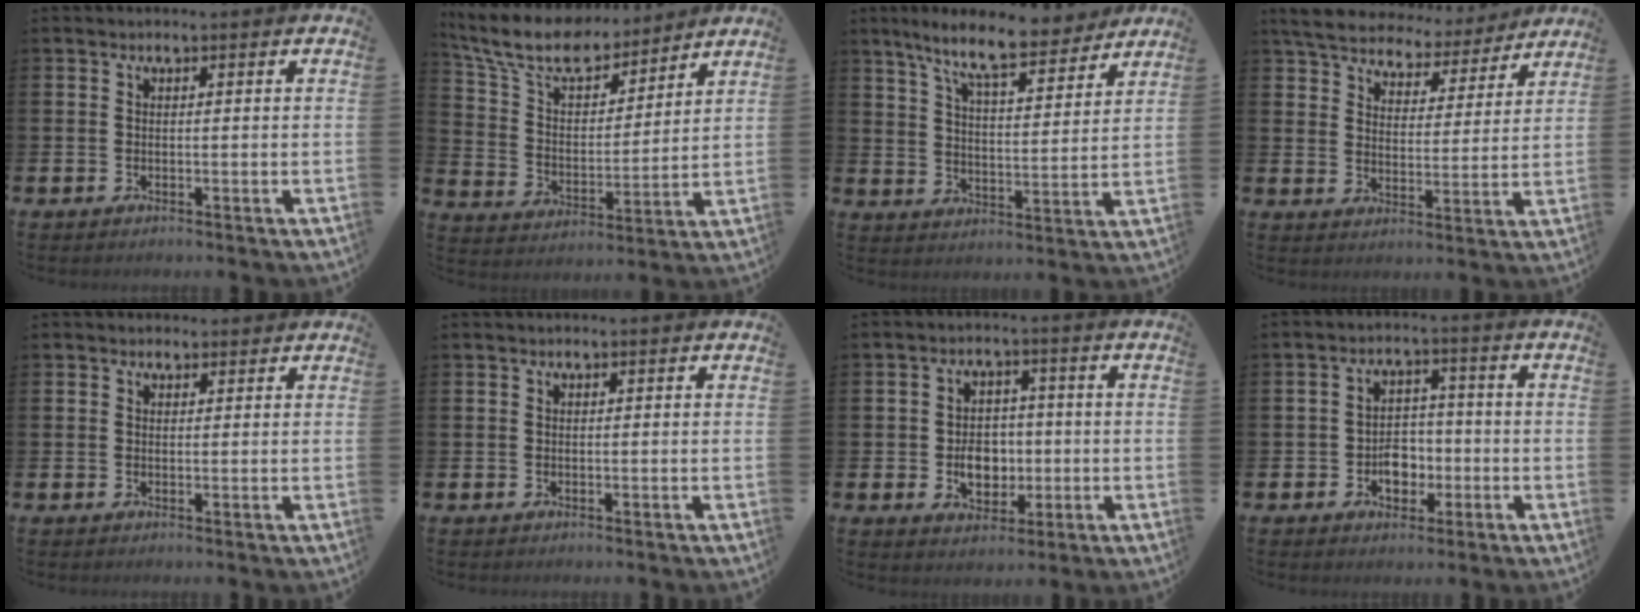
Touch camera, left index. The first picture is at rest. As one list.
[{"total": 10.3, "force": [9.0, 3.5, 3.6], "torque": [-0.114, -0.054, 0.160]}, {"total": 10.0, "force": [8.6, 1.8, 4.8], "torque": [-0.105, -0.042, 0.150]}, {"total": 6.9, "force": [6.5, 1.9, 1.4], "torque": [-0.052, -0.043, 0.112]}, {"total": 1.2, "force": [0.9, 0.7, -0.1], "torque": [0.007, 0.003, 0.016]}, {"total": 0.0}, {"total": 5.2, "force": [-0.9, 4.0, 3.1], "torque": [-0.050, 0.004, -0.023]}, {"total": 4.1, "force": [-1.6, 3.2, 2.0], "torque": [-0.036, 0.004, -0.036]}]